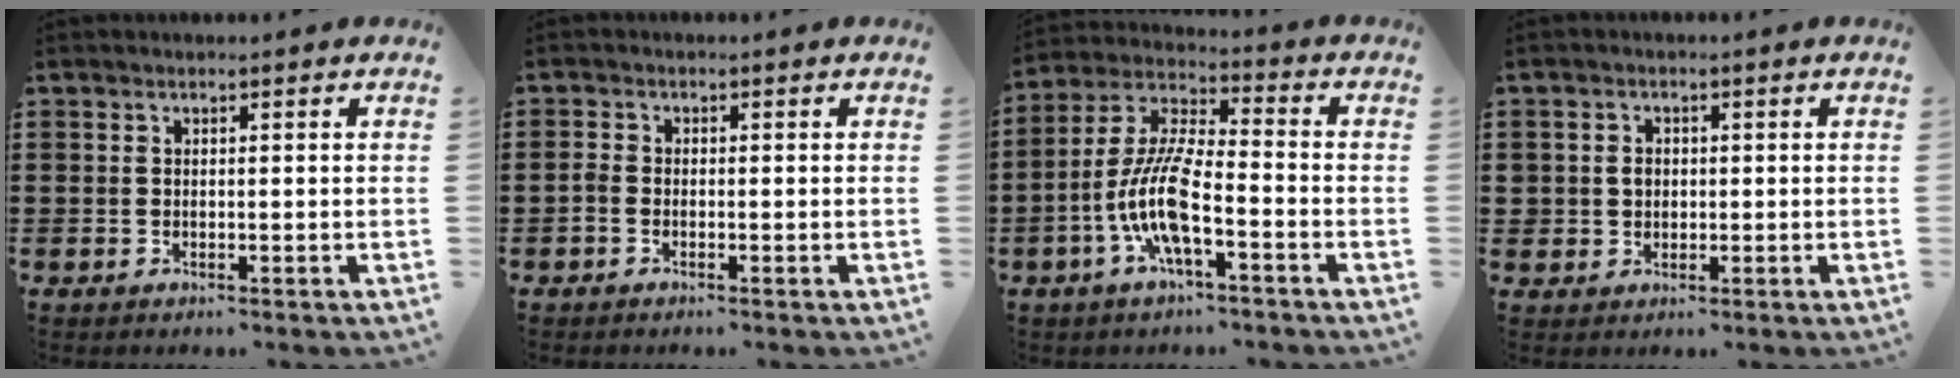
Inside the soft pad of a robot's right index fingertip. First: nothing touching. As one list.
[{"total": 0.9, "force": [-0.7, 0.4, 0.5], "torque": [-0.011, -0.001, -0.014]}, {"total": 10.5, "force": [-4.3, 2.7, 9.1], "torque": [-0.219, -0.013, -0.090]}, {"total": 2.3, "force": [-0.1, 2.2, 0.7], "torque": [-0.021, 0.008, -0.004]}]